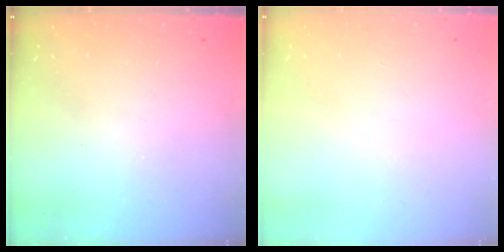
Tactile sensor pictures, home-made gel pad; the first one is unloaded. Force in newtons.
{"total": 0.0}